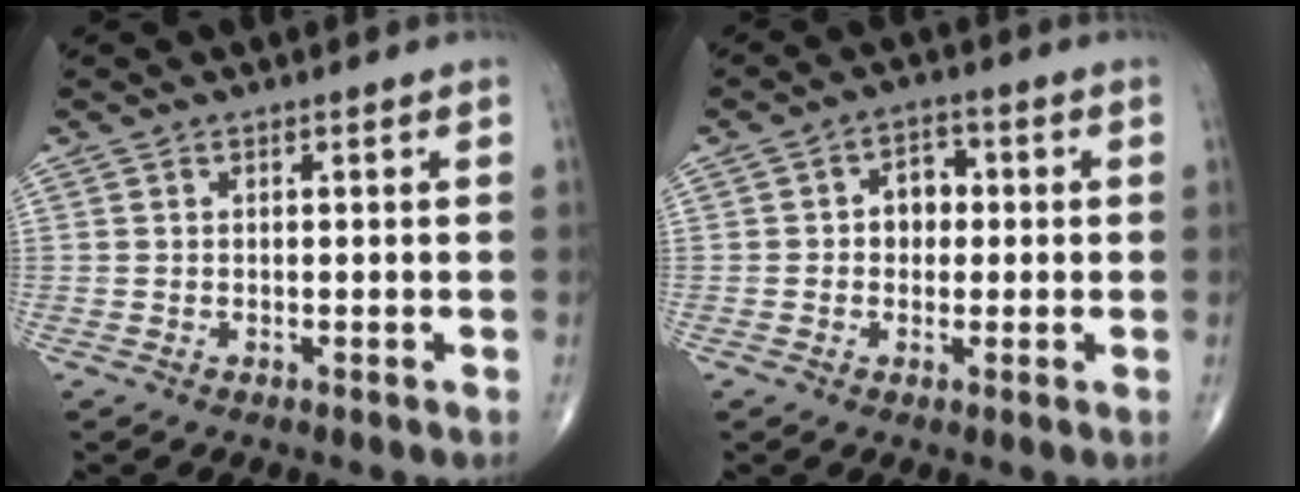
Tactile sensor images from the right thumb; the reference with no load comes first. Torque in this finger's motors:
{"motor_torque": [-0.02, 0.03, 0.14, -0.11, 0.07]}